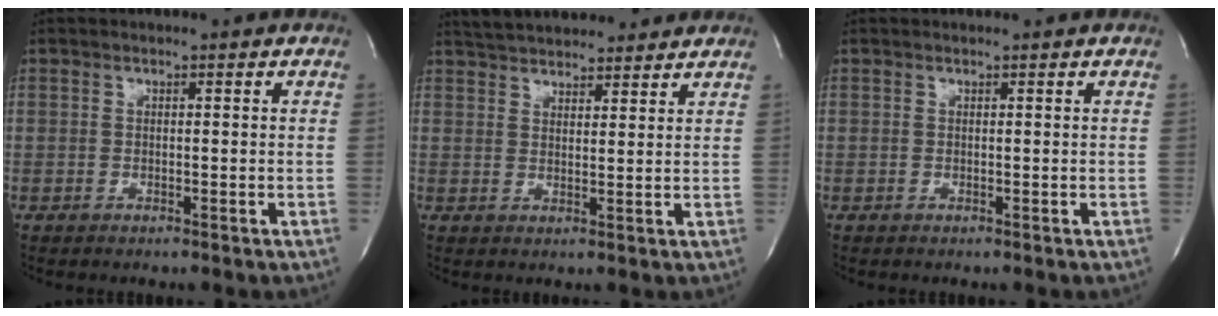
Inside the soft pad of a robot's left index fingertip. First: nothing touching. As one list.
[{"total": 11.7, "force": [10.6, 3.1, 3.9], "torque": [-0.054, 0.027, 0.155]}, {"total": 0.0}]